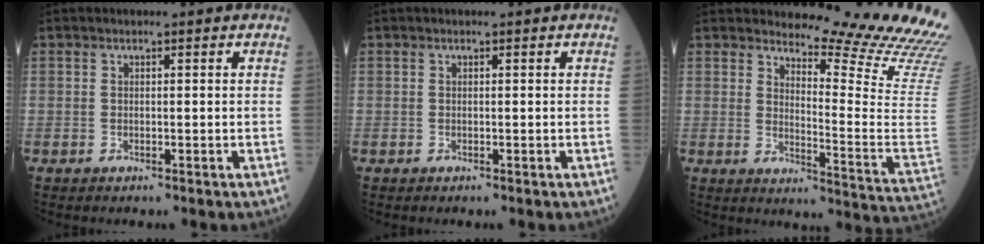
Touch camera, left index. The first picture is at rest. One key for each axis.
{"total": 0.0}
{"total": 20.6, "fx": 19.8, "fy": -0.6, "fz": 5.6, "tx": -0.090, "ty": -0.169, "tz": 0.225}